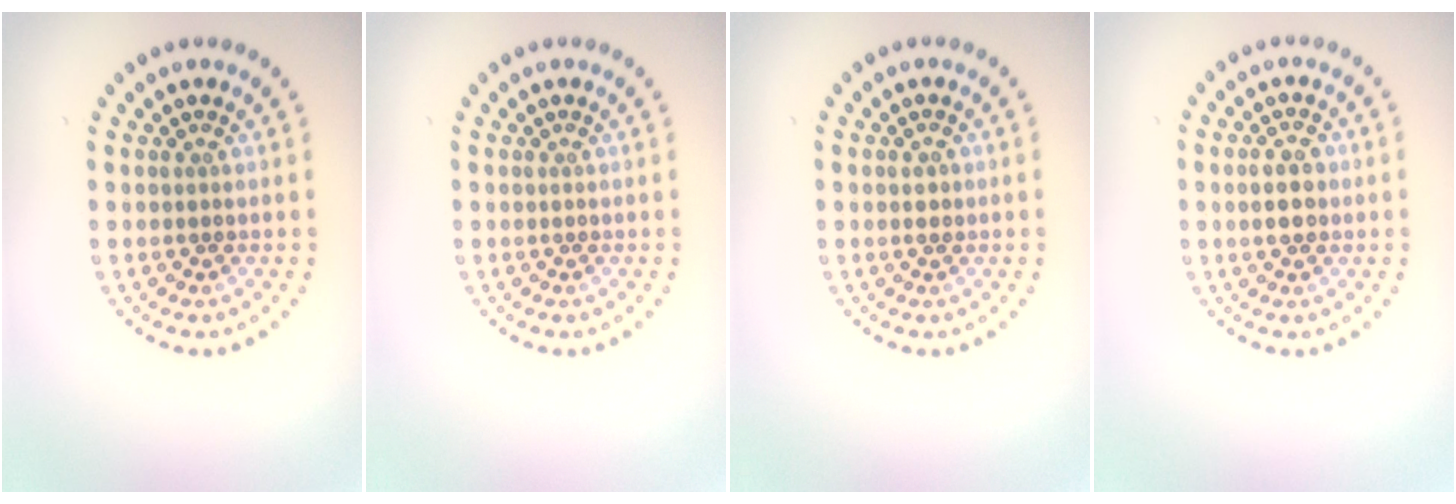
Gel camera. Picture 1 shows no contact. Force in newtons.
{"total": 0.0}
{"total": 0.9, "press": 0.9, "slide": 0.1}
{"total": 2.6, "press": 2.6, "slide": 0.1}